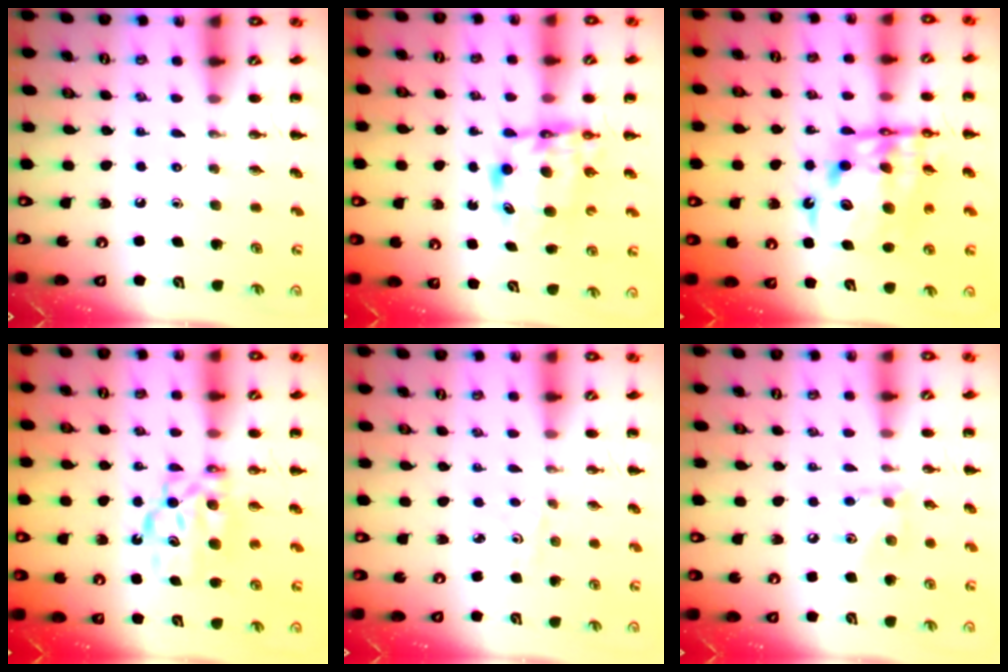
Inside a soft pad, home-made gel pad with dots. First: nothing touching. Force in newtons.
{"total": 6.4, "press": 6.3, "slide": 0.7}
{"total": 14.5, "press": 14.1, "slide": 3.6}
{"total": 7.6, "press": 7.5, "slide": 1.1}
{"total": 1.7, "press": 1.7, "slide": 0.4}
{"total": 7.0, "press": 7.0, "slide": 0.7}